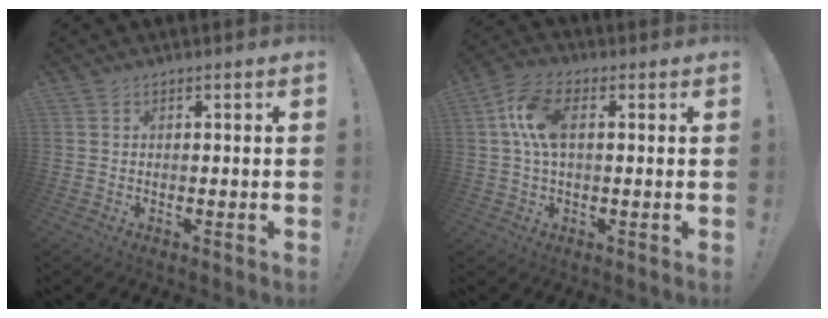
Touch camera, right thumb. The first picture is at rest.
{"total": 10.0, "force": [2.0, 5.4, 8.2], "torque": [-0.162, 0.005, 0.036]}